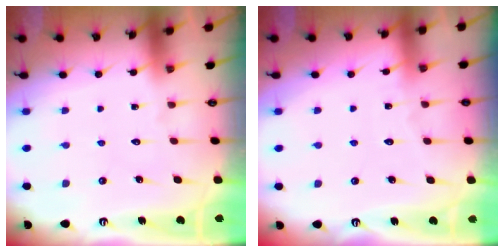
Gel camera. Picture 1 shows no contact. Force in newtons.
{"total": 2.2, "press": 2.2, "slide": 0.3}